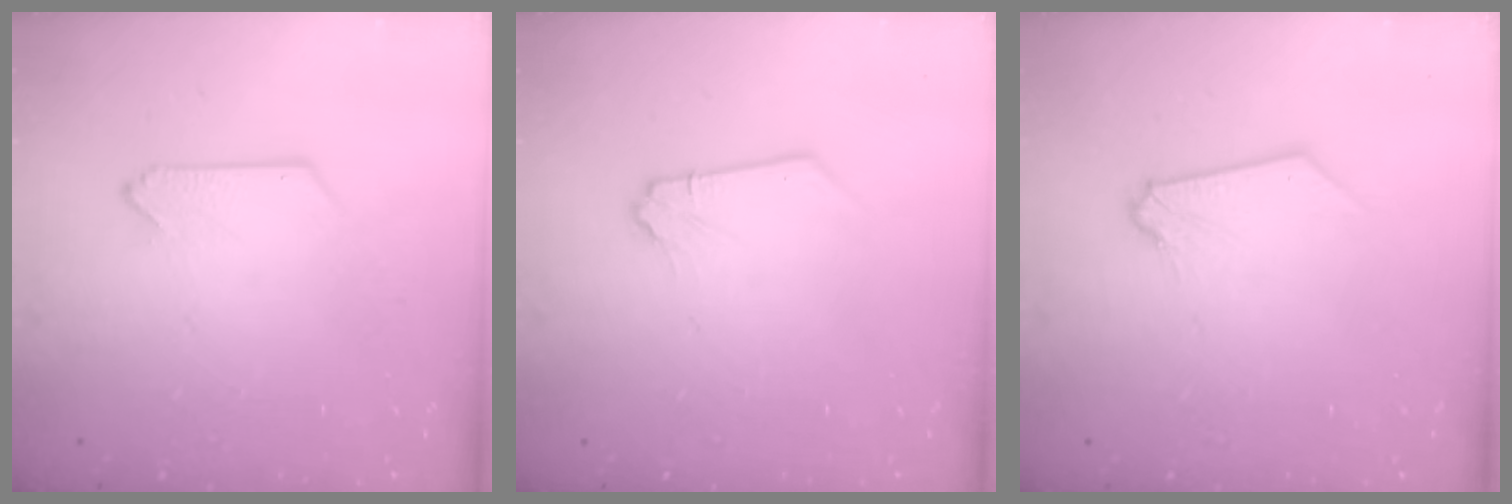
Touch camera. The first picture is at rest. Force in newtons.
{"total": 0.0}
{"total": 0.7, "press": 0.6, "slide": 0.2}